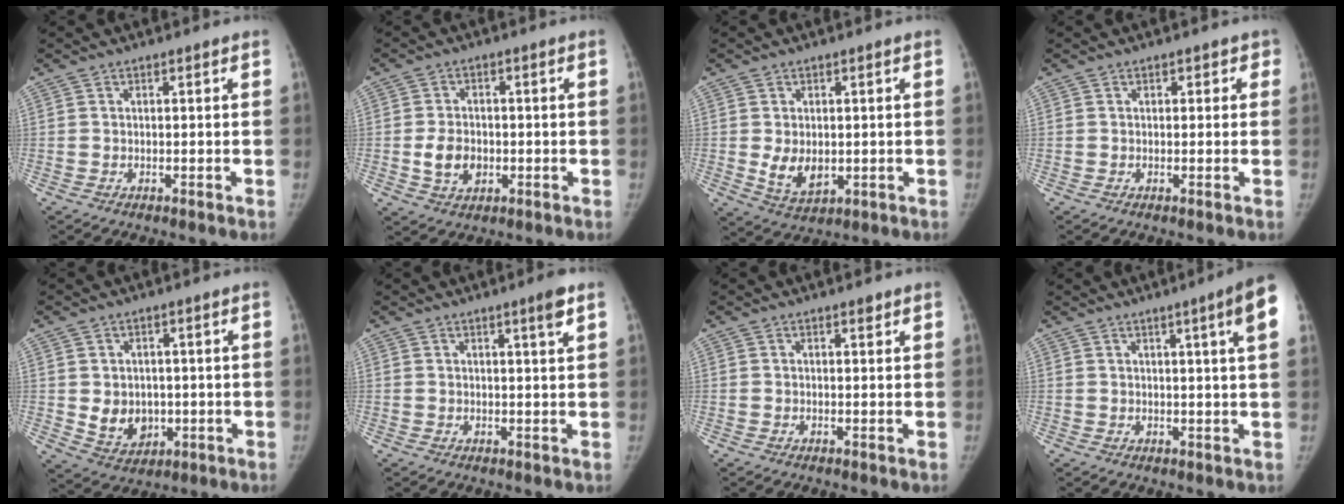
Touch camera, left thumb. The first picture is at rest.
{"total": 6.1, "force": [-1.1, 4.7, 3.8], "torque": [-0.050, 0.004, -0.013]}
{"total": 6.2, "force": [-0.3, 4.3, 4.5], "torque": [-0.062, -0.014, 0.010]}
{"total": 1.5, "force": [0.6, 1.2, 0.6], "torque": [0.019, 0.002, 0.000]}
{"total": 7.5, "force": [-0.5, 6.1, 4.2], "torque": [-0.037, -0.006, 0.012]}
{"total": 2.8, "force": [1.6, -0.1, 2.3], "torque": [-0.036, -0.011, 0.026]}
{"total": 0.8, "force": [0.6, 0.3, 0.5], "torque": [-0.006, -0.003, 0.010]}
{"total": 7.5, "force": [3.1, -0.4, 6.9], "torque": [-0.085, -0.006, 0.033]}